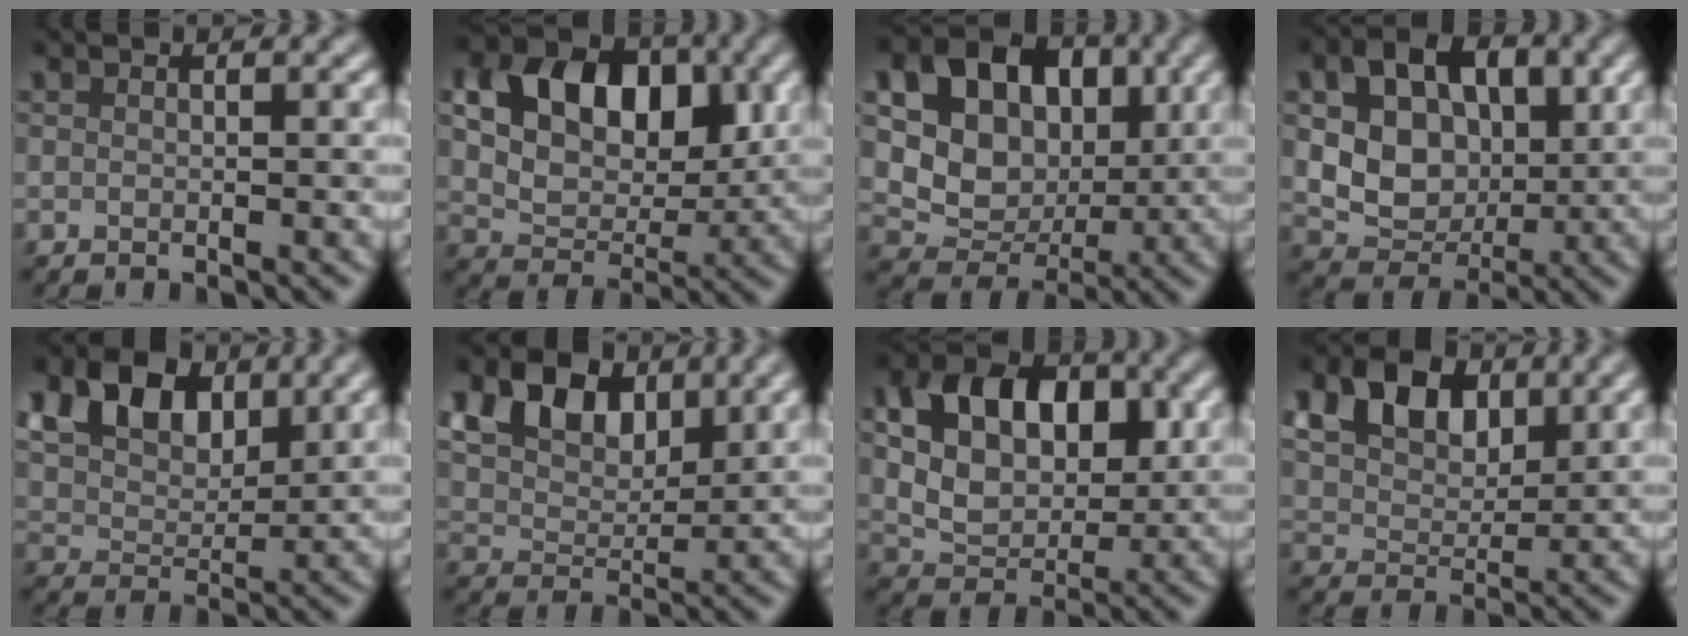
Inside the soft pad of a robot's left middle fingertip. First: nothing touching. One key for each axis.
{"total": 9.5, "fx": 2.7, "fy": 6.6, "fz": 6.3, "tx": -0.119, "ty": 0.003, "tz": 0.040}
{"total": 11.9, "fx": 2.8, "fy": 9.6, "fz": 6.6, "tx": -0.111, "ty": 0.024, "tz": 0.039}
{"total": 7.8, "fx": 1.2, "fy": 5.7, "fz": 5.1, "tx": -0.093, "ty": -0.004, "tz": 0.019}
{"total": 7.7, "fx": 3.7, "fy": 4.9, "fz": 4.6, "tx": -0.094, "ty": 0.014, "tz": 0.052}
{"total": 8.7, "fx": 4.3, "fy": 5.6, "fz": 5.0, "tx": -0.106, "ty": 0.022, "tz": 0.065}
{"total": 8.5, "fx": 2.0, "fy": 5.9, "fz": 5.7, "tx": -0.110, "ty": 0.002, "tz": 0.036}
{"total": 6.6, "fx": 3.0, "fy": 4.4, "fz": 3.9, "tx": -0.087, "ty": 0.006, "tz": 0.045}